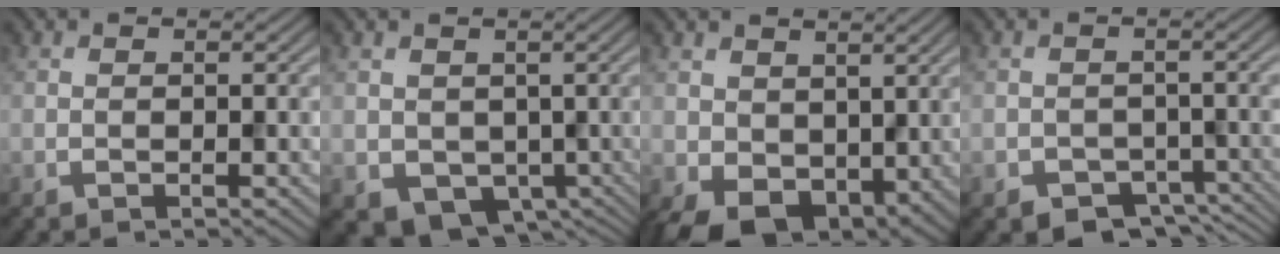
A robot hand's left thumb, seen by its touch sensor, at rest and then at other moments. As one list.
[{"total": 4.1, "force": [-0.6, 3.7, 1.9], "torque": [-0.042, -0.030, 0.004]}, {"total": 5.6, "force": [0.8, 4.4, 3.4], "torque": [-0.076, -0.028, 0.026]}, {"total": 3.7, "force": [-2.7, 2.3, 0.9], "torque": [-0.004, -0.019, -0.032]}]